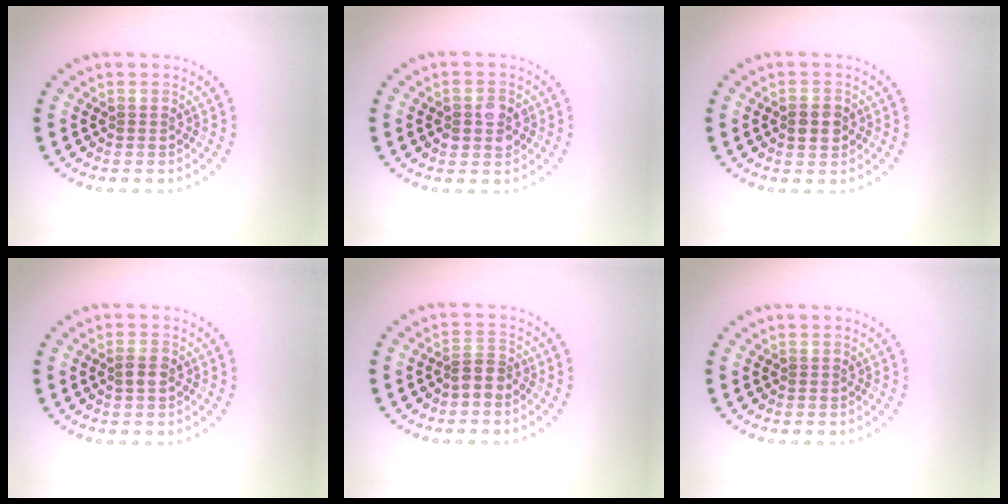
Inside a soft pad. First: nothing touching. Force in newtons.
{"total": 2.7, "press": 2.7, "slide": 0.2}
{"total": 1.9, "press": 1.9, "slide": 0.3}
{"total": 1.4, "press": 1.4, "slide": 0.1}
{"total": 2.1, "press": 1.7, "slide": 1.2}
{"total": 0.0}